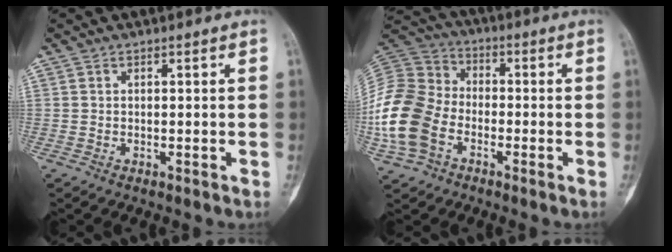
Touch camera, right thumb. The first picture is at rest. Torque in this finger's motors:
{"motor_torque": [0.07, 1.04, 1.69, -0.66, 0.36]}